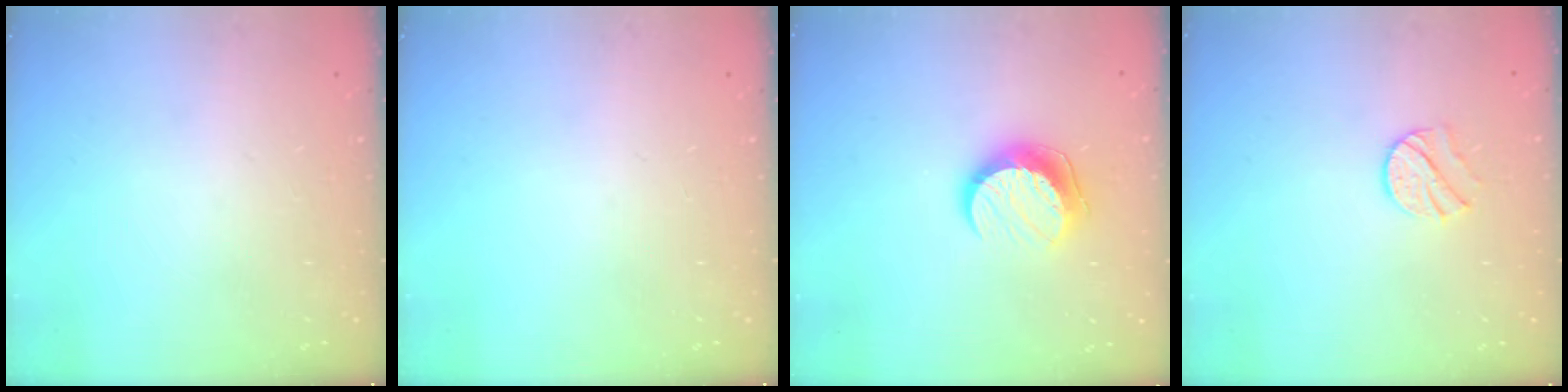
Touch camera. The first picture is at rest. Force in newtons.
{"total": 0.0}
{"total": 10.1, "press": 10.1, "slide": 1.0}
{"total": 8.1, "press": 8.1, "slide": 0.1}